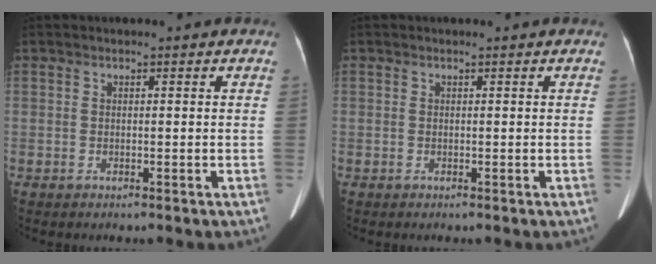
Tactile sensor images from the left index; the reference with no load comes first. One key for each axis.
{"total": 0.0}